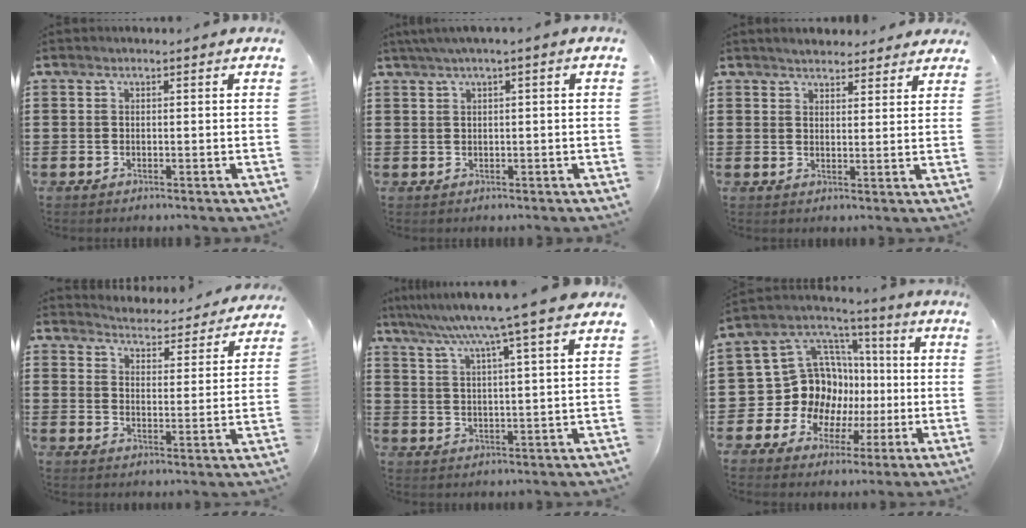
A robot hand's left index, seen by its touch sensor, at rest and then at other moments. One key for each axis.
{"total": 1.7, "fx": 0.1, "fy": 0.0, "fz": 1.7, "tx": -0.028, "ty": -0.003, "tz": 0.003}
{"total": 3.0, "fx": 2.9, "fy": 0.4, "fz": 0.3, "tx": -0.013, "ty": -0.005, "tz": 0.055}
{"total": 4.1, "fx": 4.1, "fy": -0.1, "fz": -0.1, "tx": -0.014, "ty": -0.042, "tz": 0.066}
{"total": 8.2, "fx": 6.4, "fy": -1.3, "fz": 5.0, "tx": -0.116, "ty": -0.029, "tz": 0.104}
{"total": 13.8, "fx": -0.3, "fy": 12.8, "fz": 5.1, "tx": -0.140, "ty": -0.016, "tz": 0.009}